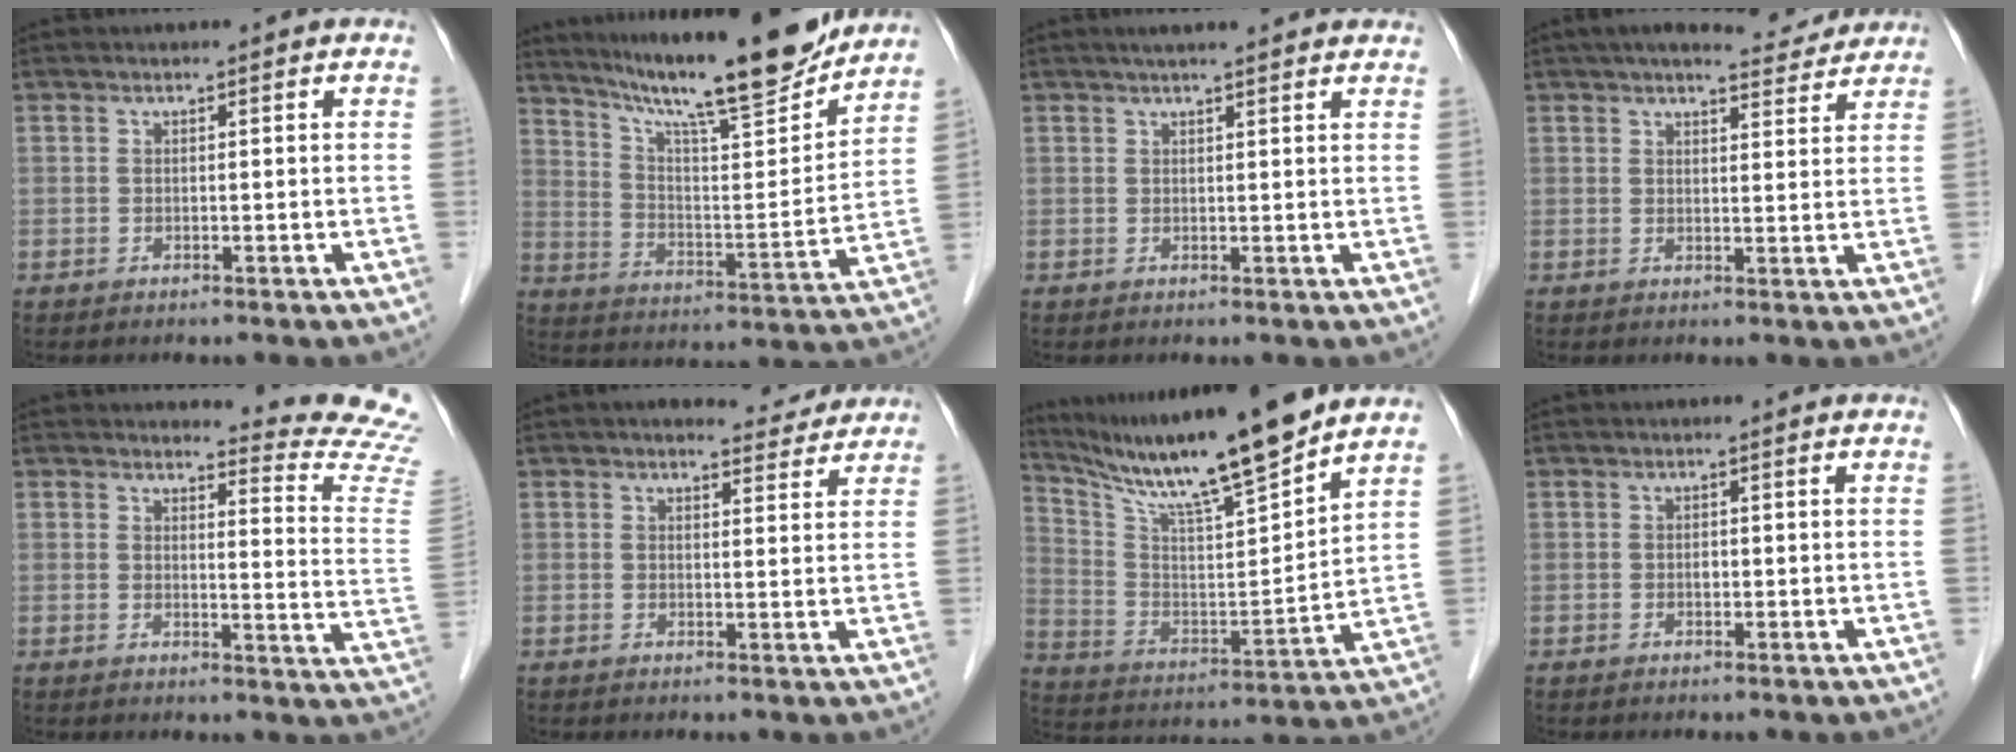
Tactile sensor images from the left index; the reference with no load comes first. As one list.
[{"total": 19.8, "force": [17.0, 1.2, 10.0], "torque": [-0.162, -0.013, 0.264]}, {"total": 8.3, "force": [7.2, 0.6, 4.2], "torque": [-0.057, 0.029, 0.083]}, {"total": 7.4, "force": [6.8, 1.4, 2.7], "torque": [-0.038, 0.012, 0.084]}, {"total": 12.3, "force": [12.3, -1.1, 0.5], "torque": [0.007, -0.142, 0.107]}, {"total": 3.7, "force": [3.5, 1.1, 0.5], "torque": [-0.008, 0.004, 0.038]}, {"total": 17.4, "force": [14.6, -0.4, 9.4], "torque": [-0.174, -0.004, 0.255]}, {"total": 0.6, "force": [-0.2, 0.4, 0.4], "torque": [-0.009, 0.002, -0.004]}]